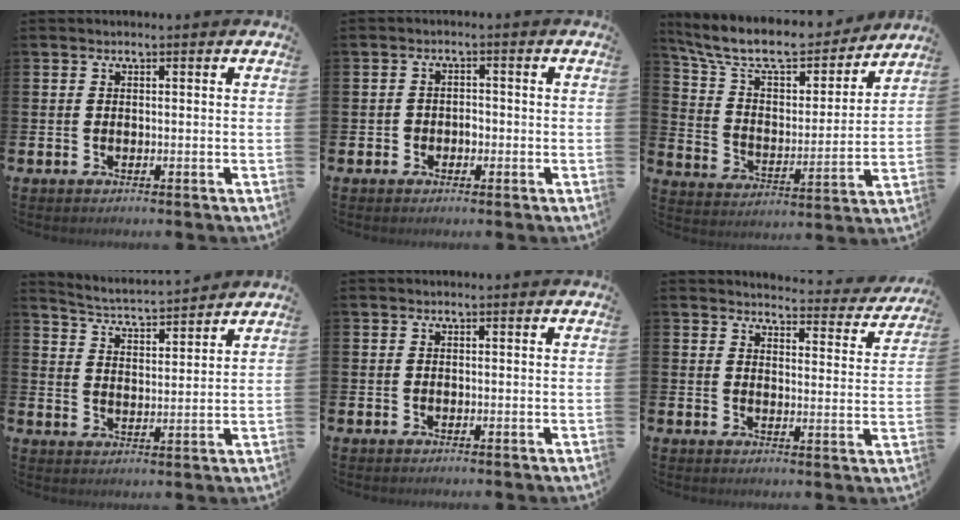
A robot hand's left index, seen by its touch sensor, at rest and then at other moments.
{"total": 1.7, "force": [-0.7, 1.4, 0.6], "torque": [-0.005, 0.000, -0.018]}
{"total": 10.4, "force": [9.2, 2.9, 3.9], "torque": [-0.116, -0.057, 0.157]}
{"total": 4.1, "force": [4.1, -0.1, 0.1], "torque": [-0.022, -0.035, 0.069]}
{"total": 0.0}
{"total": 3.6, "force": [3.5, 0.6, 0.5], "torque": [-0.011, -0.033, 0.054]}